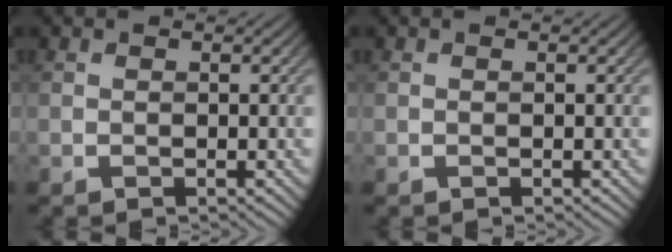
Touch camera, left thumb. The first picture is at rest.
{"total": 0.0}